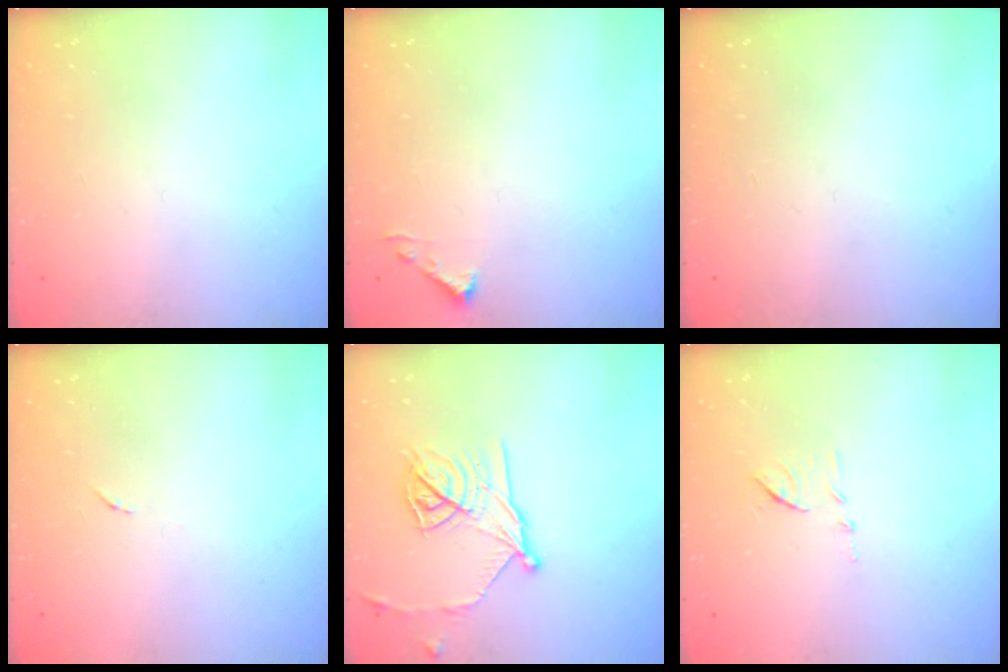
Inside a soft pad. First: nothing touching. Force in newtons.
{"total": 3.7, "press": 3.7, "slide": 0.4}
{"total": 0.0}
{"total": 4.2, "press": 4.2, "slide": 0.3}
{"total": 14.7, "press": 14.7, "slide": 0.6}
{"total": 8.2, "press": 8.2, "slide": 0.2}